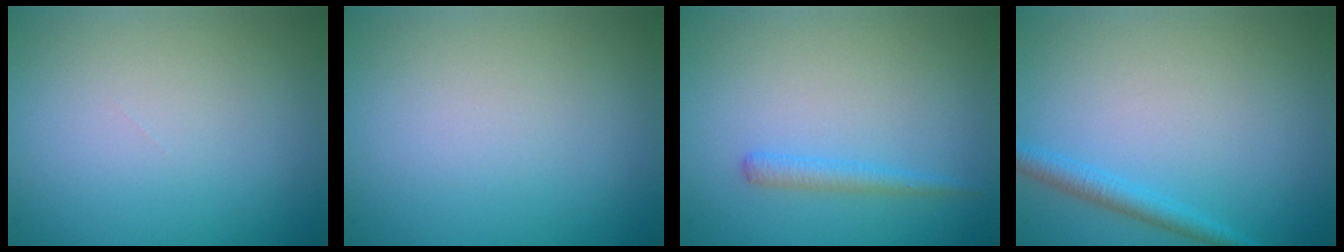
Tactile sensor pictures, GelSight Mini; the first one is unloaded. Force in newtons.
{"total": 0.0}
{"total": 1.3, "press": 1.3, "slide": 0.1}
{"total": 1.9, "press": 1.9, "slide": 0.1}